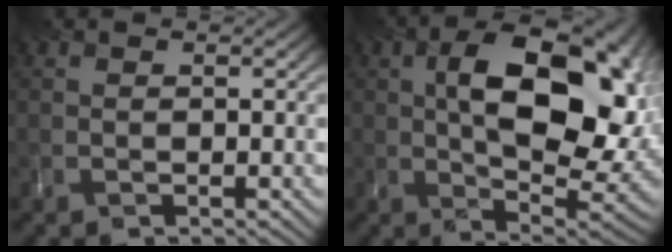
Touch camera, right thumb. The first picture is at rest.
{"total": 17.5, "force": [2.6, 9.7, 14.3], "torque": [-0.189, -0.004, 0.043]}